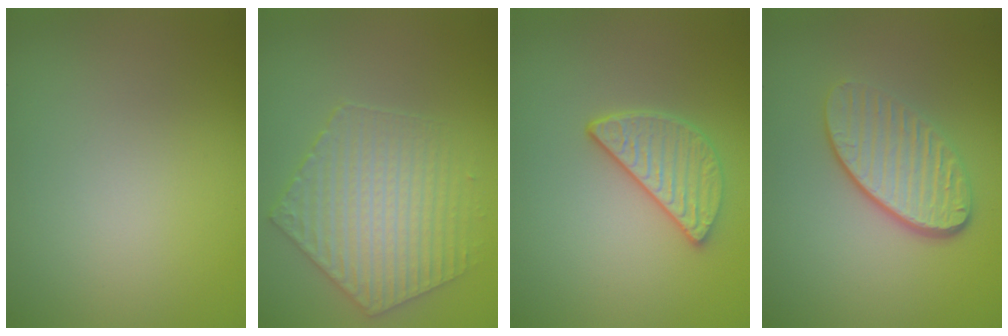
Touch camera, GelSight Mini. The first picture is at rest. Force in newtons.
{"total": 4.0, "press": 3.8, "slide": 1.4}
{"total": 3.0, "press": 2.6, "slide": 1.5}
{"total": 4.2, "press": 2.9, "slide": 3.0}